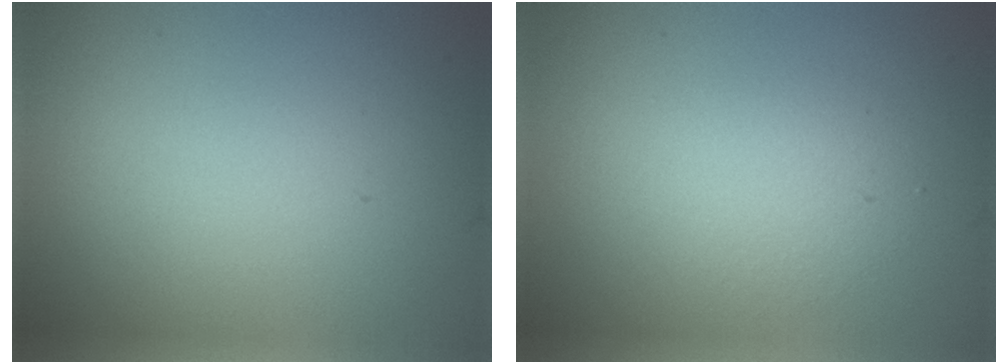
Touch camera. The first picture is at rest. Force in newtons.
{"total": 2.4, "press": 2.4, "slide": 0.1}